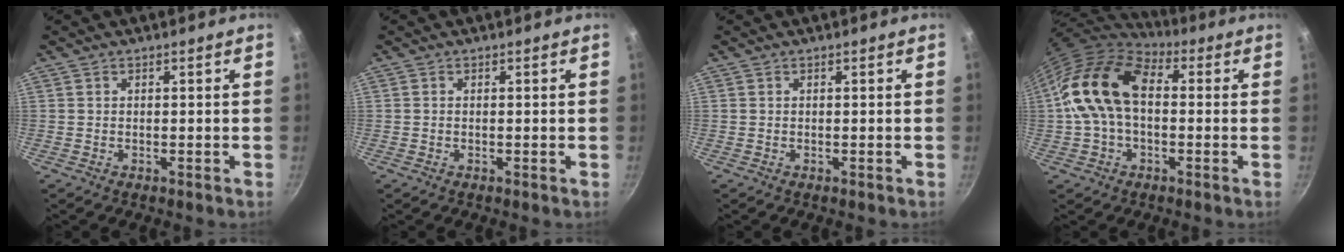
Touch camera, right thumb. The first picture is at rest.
{"total": 0.0}
{"total": 0.0}
{"total": 15.8, "force": [0.9, 10.4, 11.9], "torque": [-0.197, 0.037, 0.001]}